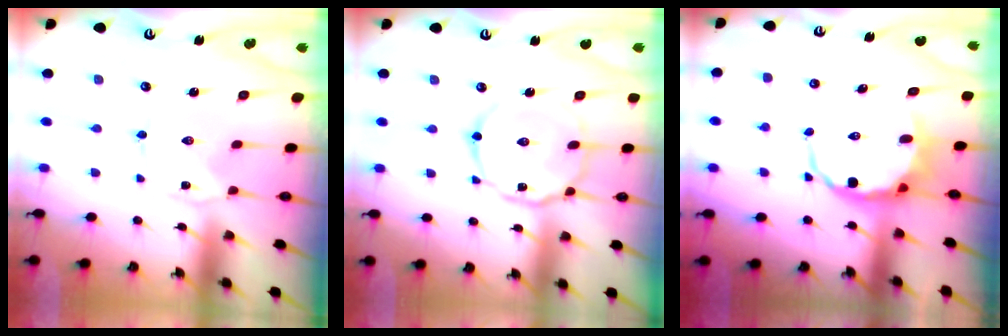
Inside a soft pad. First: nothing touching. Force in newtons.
{"total": 13.2, "press": 13.2, "slide": 1.1}
{"total": 6.9, "press": 6.7, "slide": 1.9}